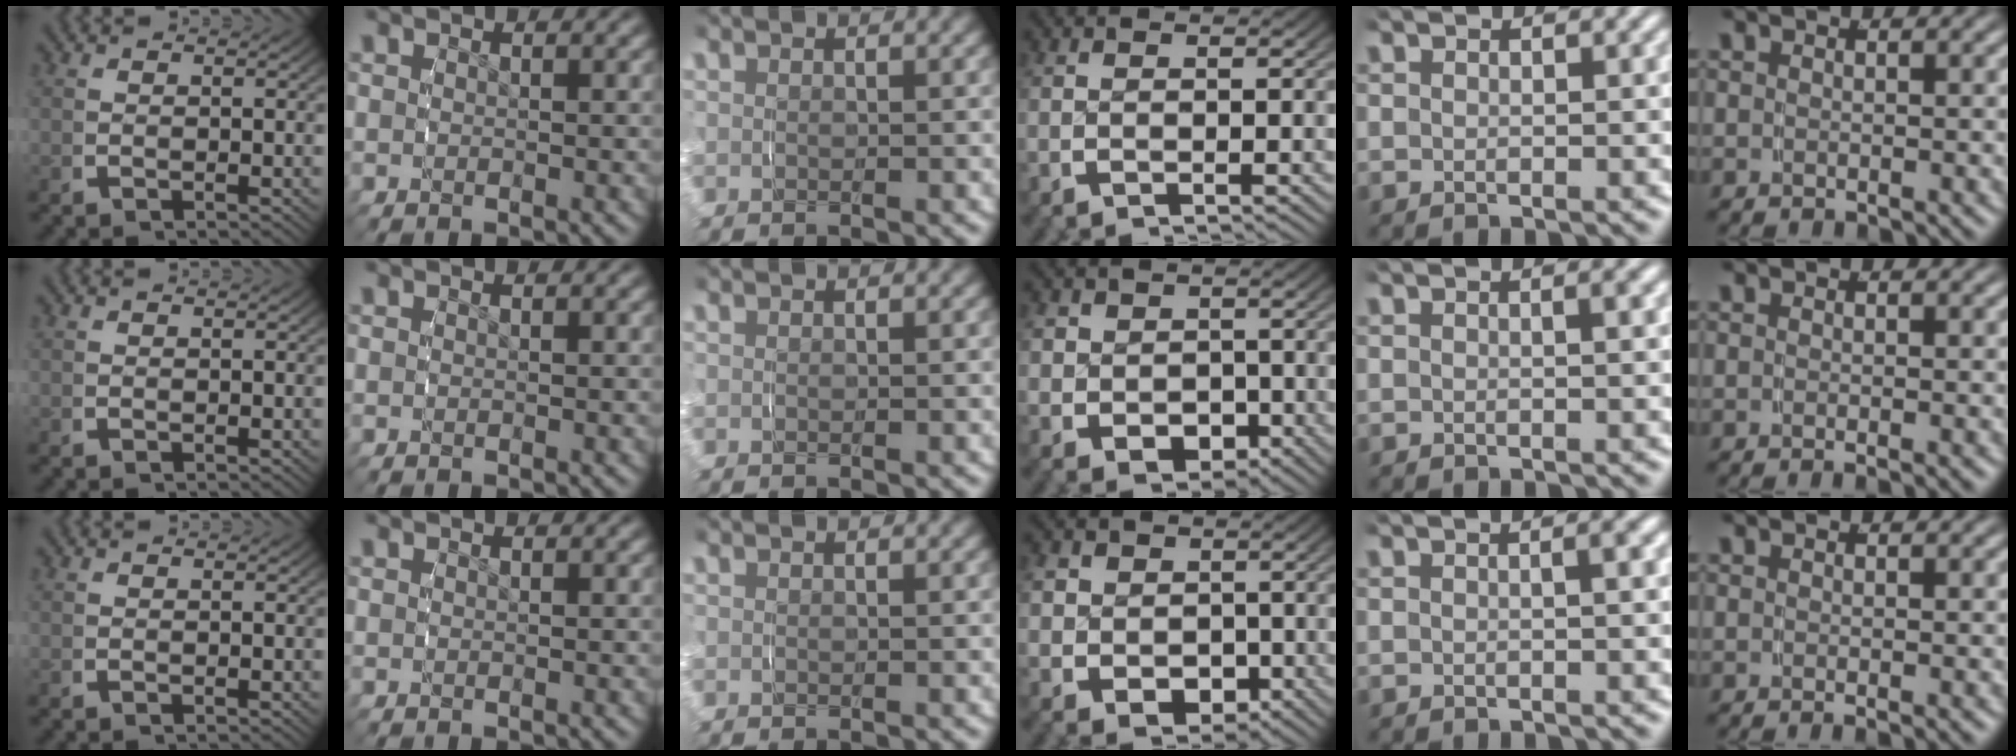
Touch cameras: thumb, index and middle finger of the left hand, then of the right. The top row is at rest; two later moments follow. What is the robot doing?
{"motion": "grasp_and_lifting", "object": "paper towel"}